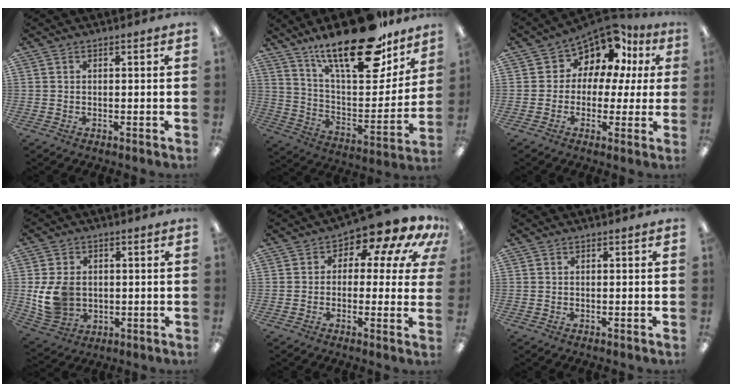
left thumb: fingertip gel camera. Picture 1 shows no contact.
{"total": 25.3, "force": [18.2, 8.8, 15.2], "torque": [-0.232, -0.113, 0.306]}
{"total": 9.0, "force": [5.8, 6.1, 3.3], "torque": [-0.076, -0.047, 0.111]}
{"total": 10.2, "force": [-0.3, 8.2, 6.1], "torque": [-0.134, 0.010, -0.003]}
{"total": 9.2, "force": [5.4, 4.5, 6.0], "torque": [-0.086, -0.042, 0.092]}
{"total": 0.0}